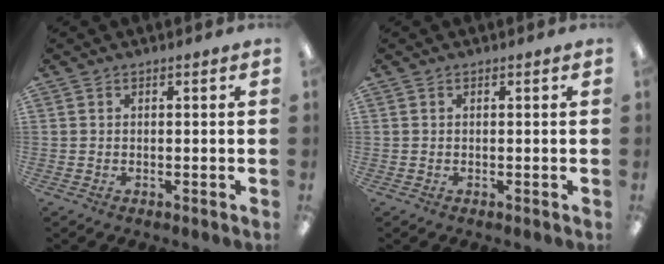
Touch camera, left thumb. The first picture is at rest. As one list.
[{"total": 0.0}]